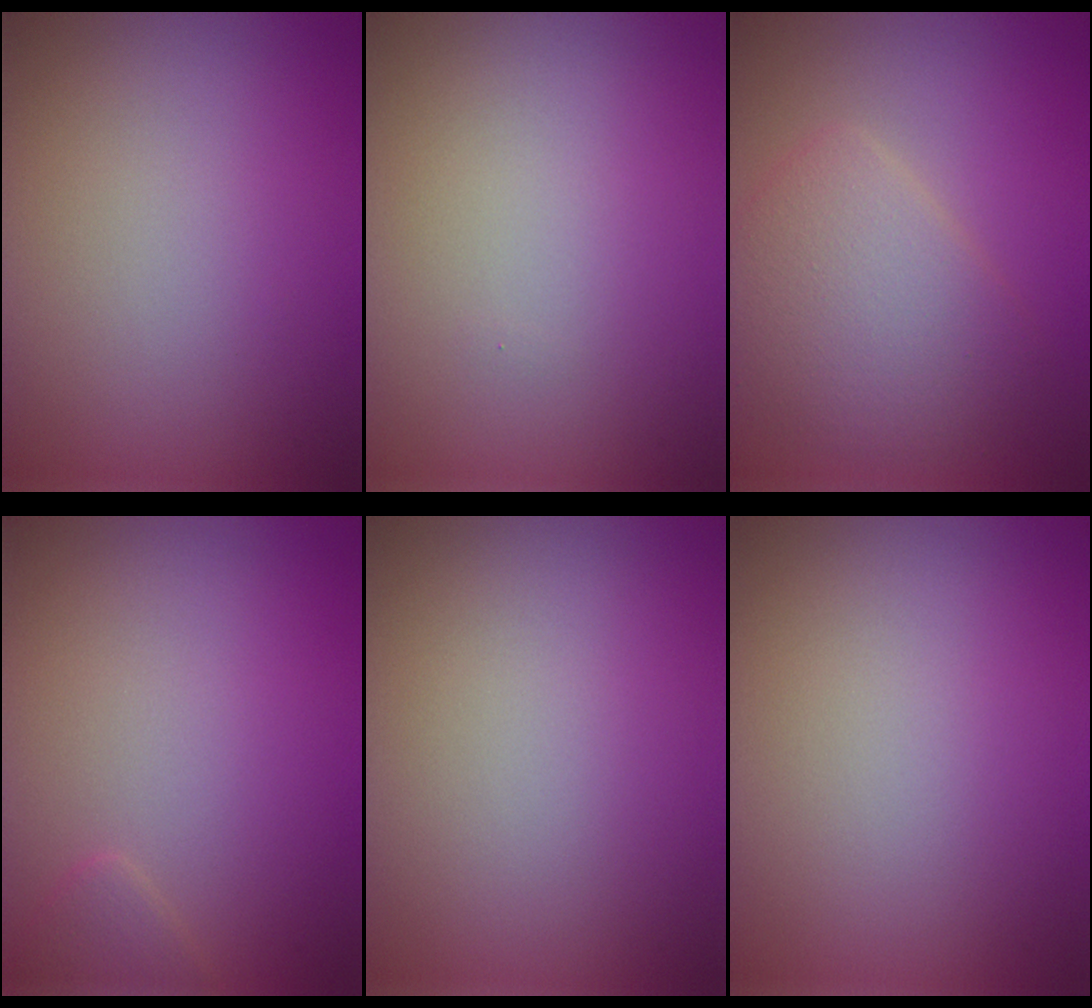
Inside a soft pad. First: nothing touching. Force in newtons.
{"total": 0.0}
{"total": 5.0, "press": 5.0, "slide": 0.2}
{"total": 1.1, "press": 1.1, "slide": 0.1}
{"total": 0.0}
{"total": 0.0}